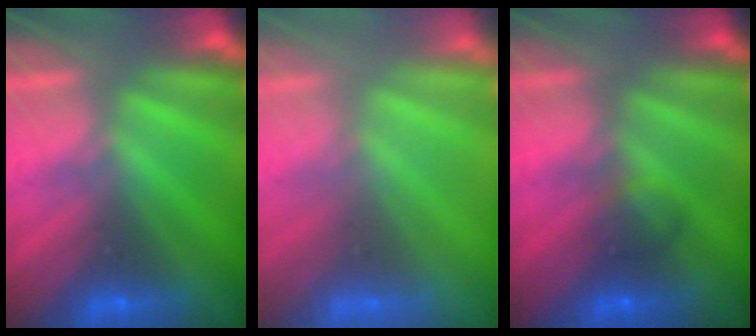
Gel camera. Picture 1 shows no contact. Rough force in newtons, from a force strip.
{"total": 3.1}
{"total": 2.2}